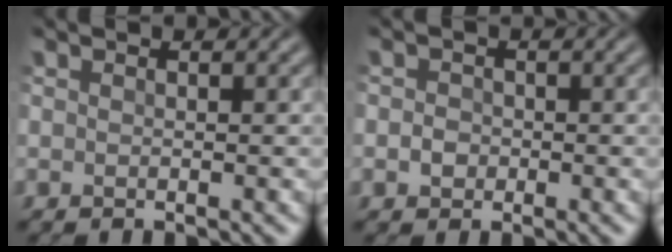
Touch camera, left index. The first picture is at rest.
{"total": 1.2, "force": [-0.1, 1.1, 0.3], "torque": [0.000, 0.003, -0.009]}